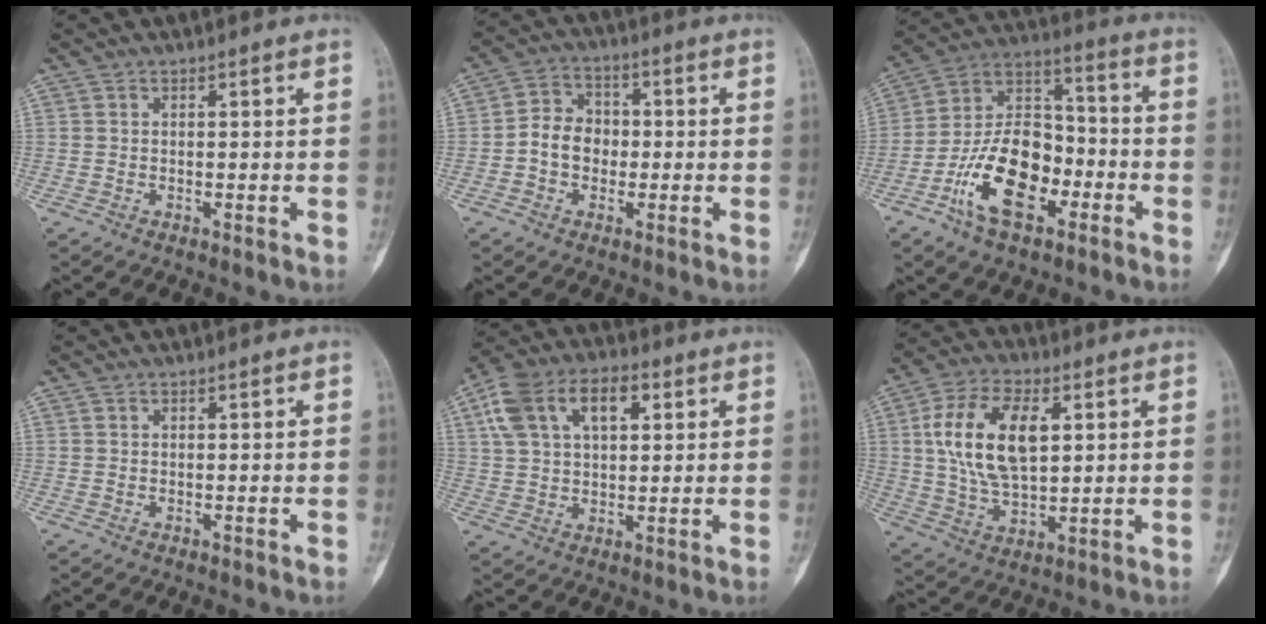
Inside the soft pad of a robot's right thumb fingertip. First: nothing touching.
{"total": 7.1, "force": [-1.0, 5.8, 3.8], "torque": [-0.039, 0.024, -0.030]}
{"total": 17.1, "force": [-7.1, 9.5, 12.3], "torque": [-0.196, 0.056, -0.131]}
{"total": 0.0}
{"total": 14.7, "force": [5.4, 8.8, 10.5], "torque": [-0.182, 0.017, 0.095]}
{"total": 15.2, "force": [3.5, 8.2, 12.3], "torque": [-0.223, -0.001, 0.068]}